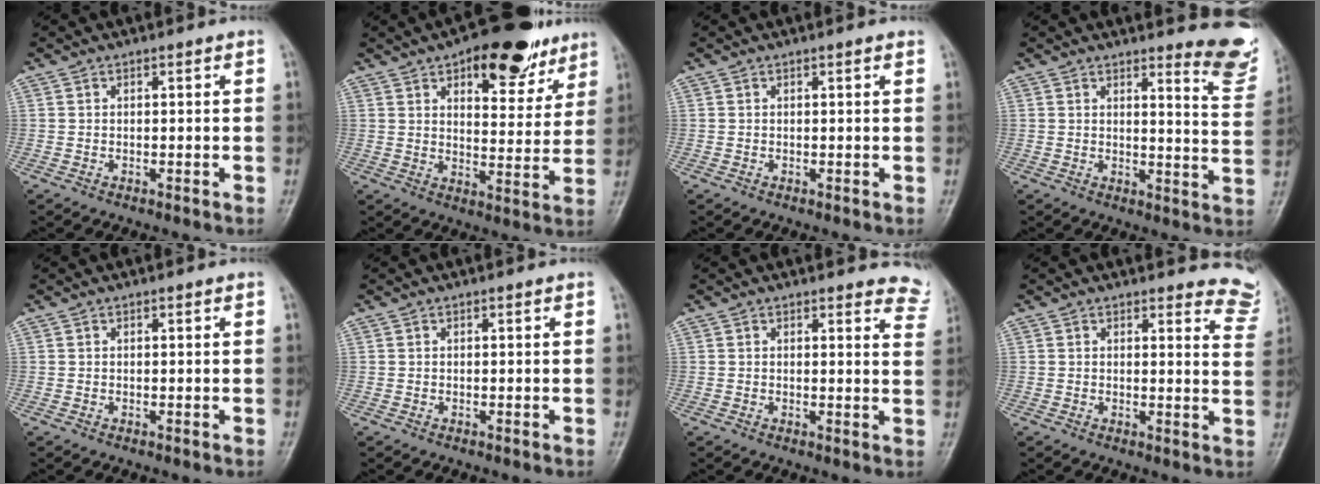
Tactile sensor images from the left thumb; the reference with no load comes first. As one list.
[{"total": 16.3, "force": [9.8, 7.6, 10.6], "torque": [-0.085, -0.036, 0.136]}, {"total": 0.7, "force": [0.4, 0.1, 0.5], "torque": [-0.007, 0.001, 0.003]}, {"total": 9.3, "force": [8.3, 1.6, 3.7], "torque": [-0.018, -0.090, 0.082]}, {"total": 0.0}, {"total": 0.0}, {"total": 7.1, "force": [6.7, 2.4, 1.0], "torque": [0.035, -0.032, 0.040]}, {"total": 8.7, "force": [8.4, 2.4, 0.5], "torque": [0.044, -0.066, 0.055]}]